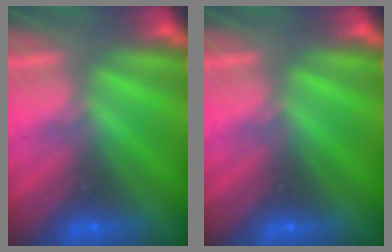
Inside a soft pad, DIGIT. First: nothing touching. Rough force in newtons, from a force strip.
{"total": 0.0}